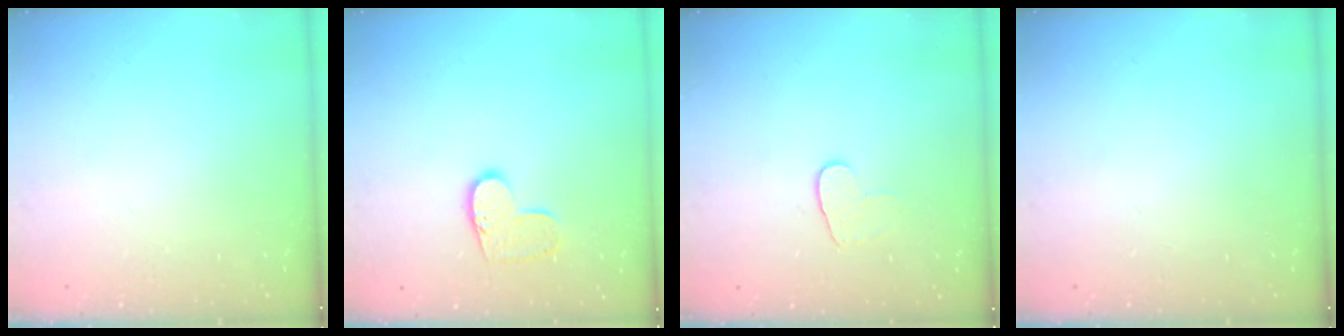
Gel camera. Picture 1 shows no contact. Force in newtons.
{"total": 9.0, "press": 9.0, "slide": 0.5}
{"total": 5.3, "press": 5.3, "slide": 0.5}
{"total": 0.0}